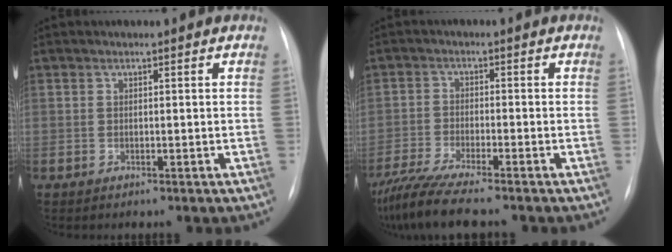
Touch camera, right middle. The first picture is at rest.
{"total": 9.3, "force": [-7.9, -0.2, 5.0], "torque": [-0.091, -0.026, -0.135]}